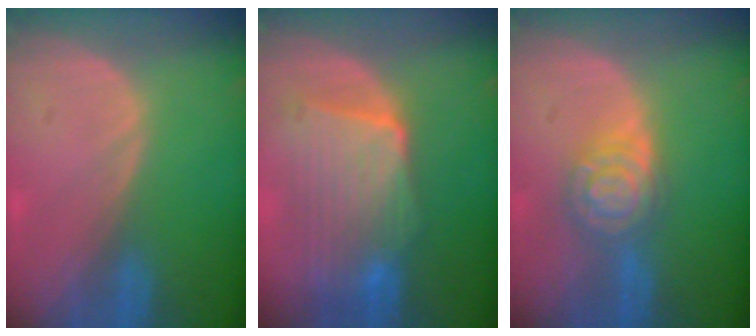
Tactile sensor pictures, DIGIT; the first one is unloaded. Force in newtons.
{"total": 9.2, "press": 8.7, "slide": 3.0}
{"total": 6.3, "press": 6.3, "slide": 0.5}